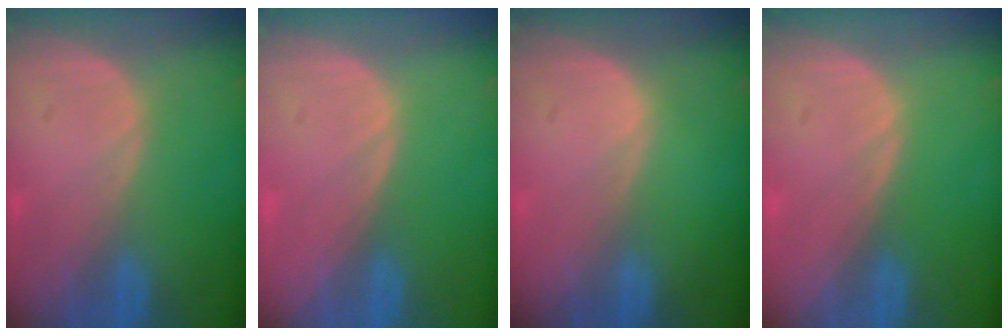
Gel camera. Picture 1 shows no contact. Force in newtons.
{"total": 0.0}
{"total": 0.0}
{"total": 0.0}